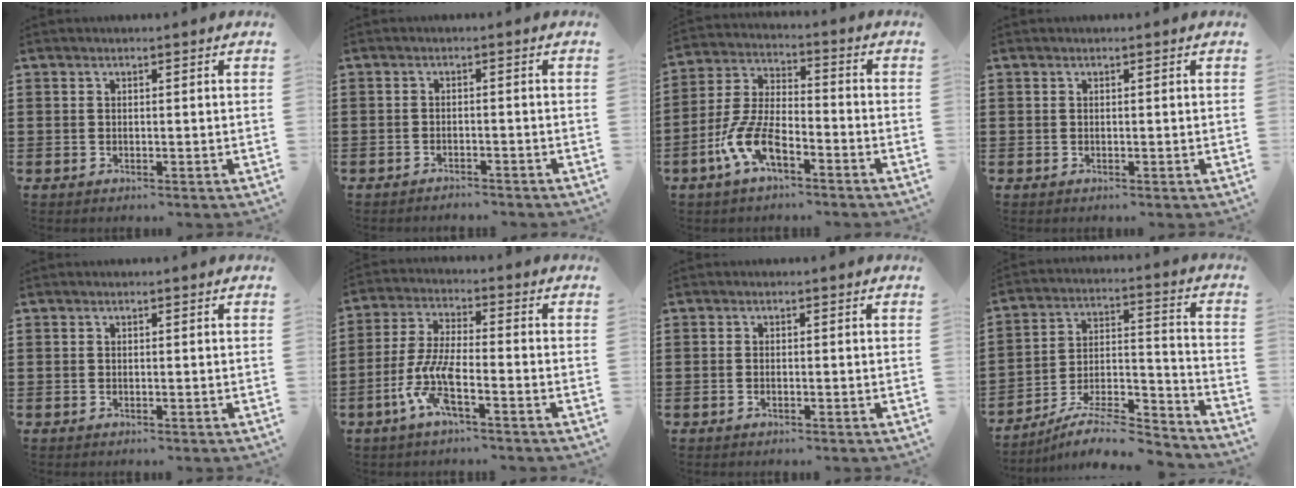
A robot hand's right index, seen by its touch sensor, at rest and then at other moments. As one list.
[{"total": 1.3, "force": [-1.3, 0.0, -0.1], "torque": [-0.003, 0.003, -0.027]}, {"total": 8.6, "force": [-4.9, 3.1, 6.4], "torque": [-0.168, -0.010, -0.101]}, {"total": 0.0}, {"total": 0.0}, {"total": 7.9, "force": [-4.1, 1.7, 6.6], "torque": [-0.157, -0.013, -0.080]}, {"total": 0.6, "force": [-0.3, 0.0, 0.5], "torque": [-0.012, -0.008, -0.003]}, {"total": 9.2, "force": [-7.9, 2.2, 4.2], "torque": [-0.061, 0.022, -0.150]}]